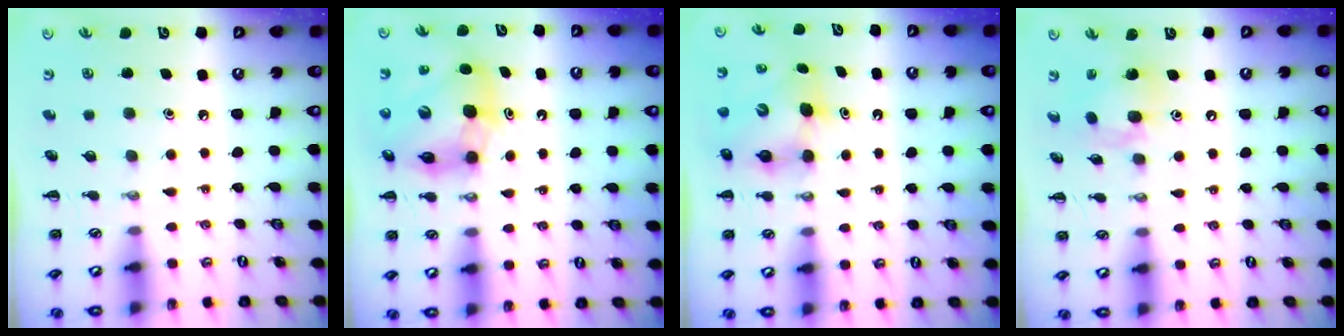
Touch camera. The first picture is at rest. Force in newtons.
{"total": 11.6, "press": 11.1, "slide": 3.1}
{"total": 7.1, "press": 6.9, "slide": 1.7}
{"total": 12.0, "press": 11.6, "slide": 3.0}